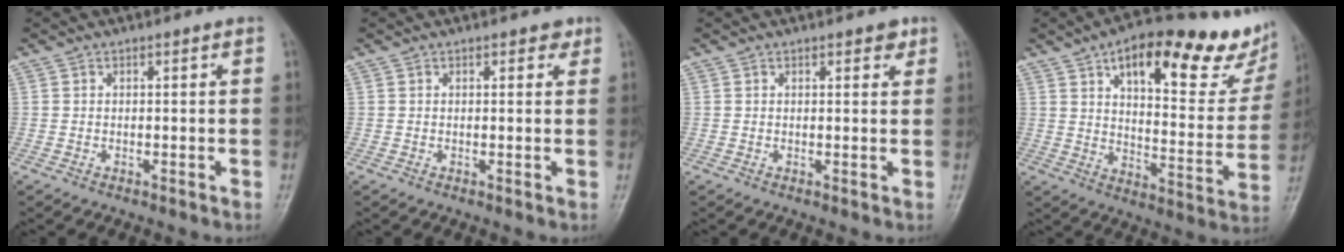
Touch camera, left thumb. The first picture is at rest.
{"total": 1.7, "force": [1.0, 1.0, 0.9], "torque": [0.002, -0.002, 0.007]}
{"total": 2.2, "force": [1.3, 1.1, 1.4], "torque": [-0.007, -0.004, 0.014]}
{"total": 26.5, "force": [14.4, 9.5, 20.0], "torque": [-0.232, -0.026, 0.208]}